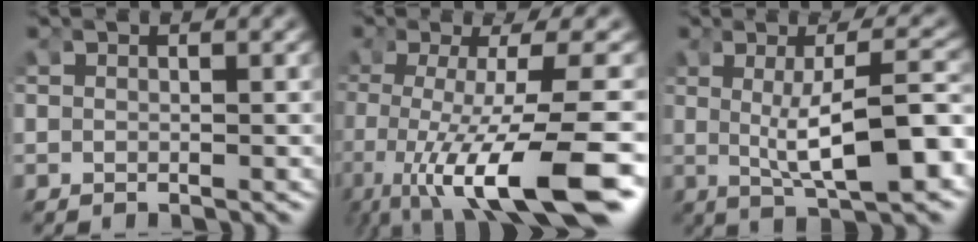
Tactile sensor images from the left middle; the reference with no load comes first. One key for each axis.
{"total": 9.6, "fx": -3.7, "fy": 2.9, "fz": 8.4, "tx": -0.152, "ty": -0.032, "tz": -0.030}
{"total": 7.4, "fx": -0.8, "fy": 2.0, "fz": 7.1, "tx": -0.109, "ty": -0.009, "tz": -0.003}